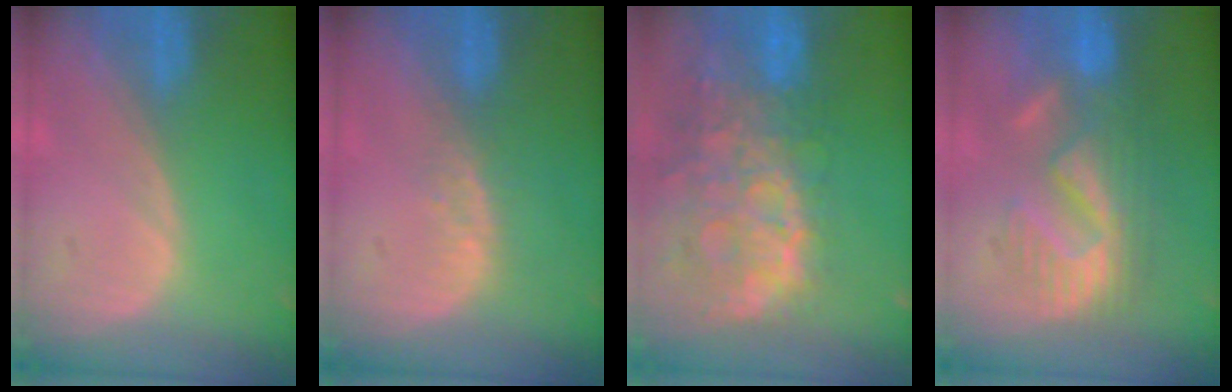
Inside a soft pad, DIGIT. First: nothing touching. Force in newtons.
{"total": 2.9, "press": 2.3, "slide": 1.8}
{"total": 13.7, "press": 11.2, "slide": 7.9}
{"total": 8.8, "press": 8.7, "slide": 1.4}